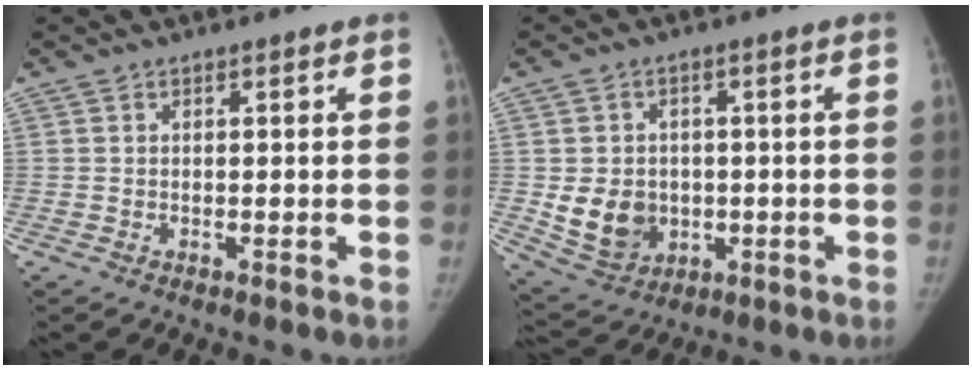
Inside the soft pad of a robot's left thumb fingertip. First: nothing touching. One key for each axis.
{"total": 9.2, "fx": -1.0, "fy": 7.8, "fz": 4.7, "tx": -0.053, "ty": -0.002, "tz": 0.002}